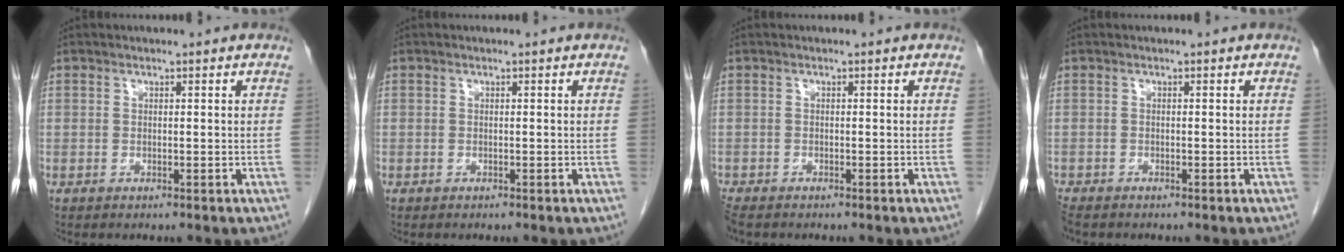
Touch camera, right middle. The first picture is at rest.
{"total": 0.0}
{"total": 2.3, "force": [-2.0, 0.8, 0.9], "torque": [-0.024, -0.007, -0.035]}
{"total": 2.1, "force": [-1.8, 0.8, 0.7], "torque": [-0.019, -0.006, -0.033]}